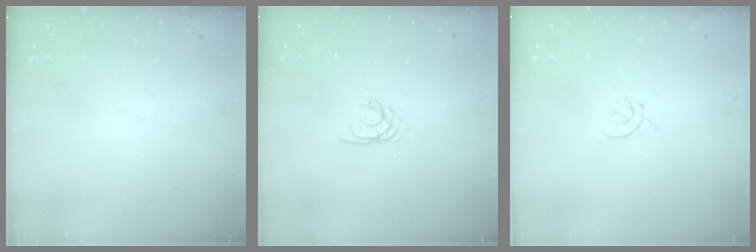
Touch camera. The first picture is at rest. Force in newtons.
{"total": 1.9, "press": 1.9, "slide": 0.2}
{"total": 1.9, "press": 1.8, "slide": 0.5}